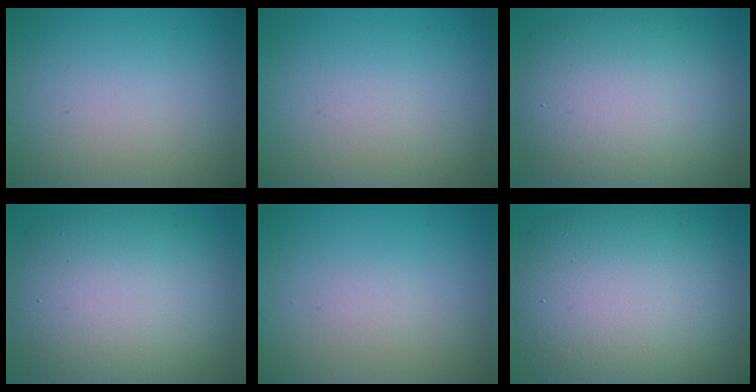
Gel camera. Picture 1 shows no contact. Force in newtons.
{"total": 0.0}
{"total": 10.9, "press": 10.9, "slide": 0.6}
{"total": 10.6, "press": 10.6, "slide": 1.0}
{"total": 0.6, "press": 0.6, "slide": 0.1}
{"total": 12.1, "press": 12.0, "slide": 0.9}